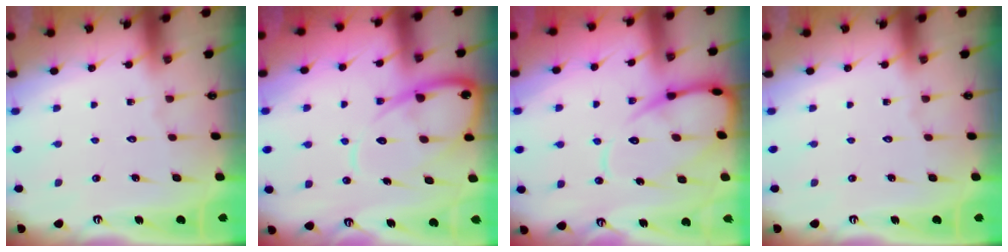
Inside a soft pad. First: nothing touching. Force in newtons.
{"total": 12.7, "press": 12.6, "slide": 1.4}
{"total": 12.2, "press": 12.2, "slide": 1.1}
{"total": 0.0}